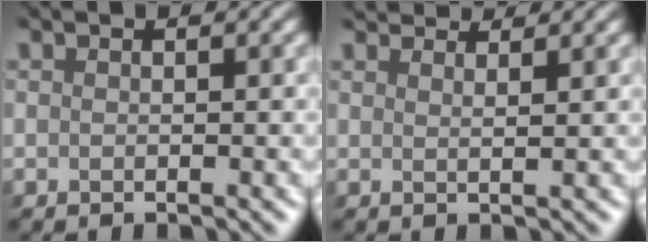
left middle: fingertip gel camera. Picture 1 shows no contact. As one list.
[{"total": 5.1, "force": [4.1, 1.8, 2.4], "torque": [-0.024, 0.029, 0.029]}]